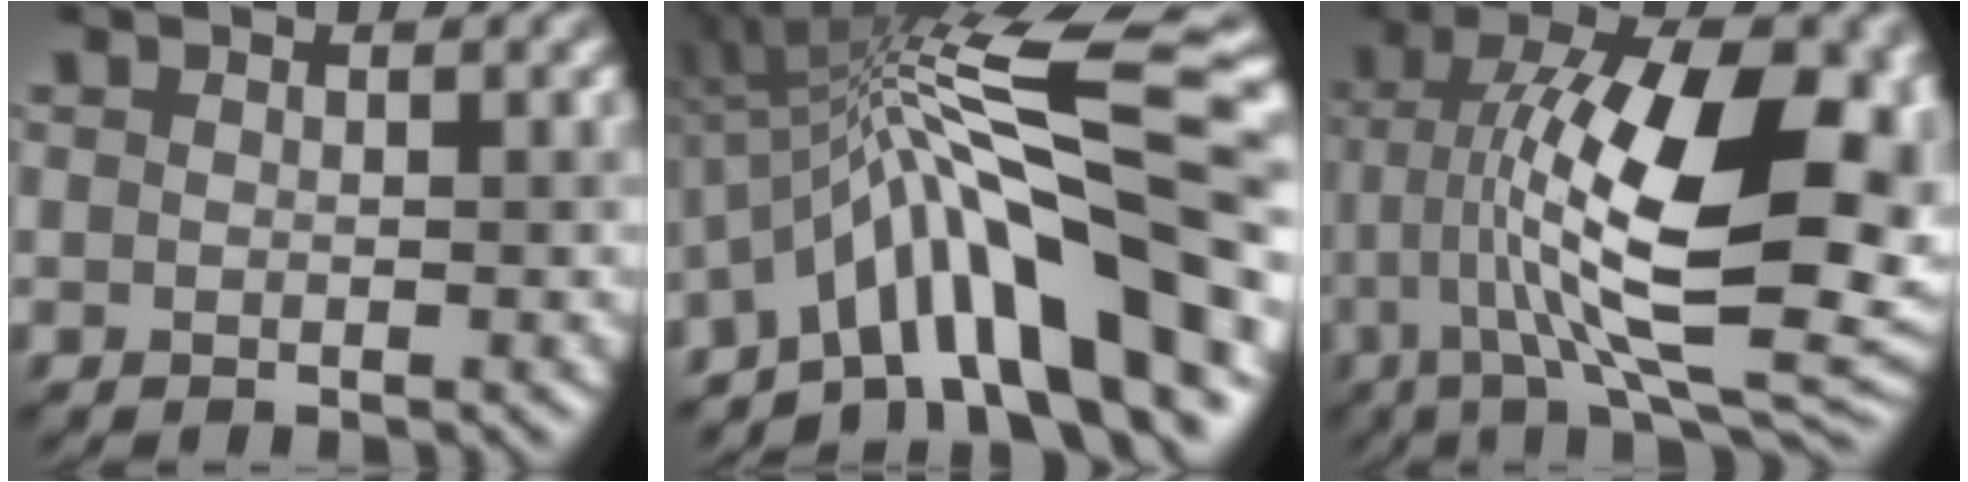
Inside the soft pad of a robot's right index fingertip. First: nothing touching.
{"total": 13.8, "force": [-3.4, 3.7, 12.8], "torque": [-0.193, 0.034, -0.054]}
{"total": 16.0, "force": [0.1, 6.1, 14.8], "torque": [-0.243, 0.020, 0.002]}